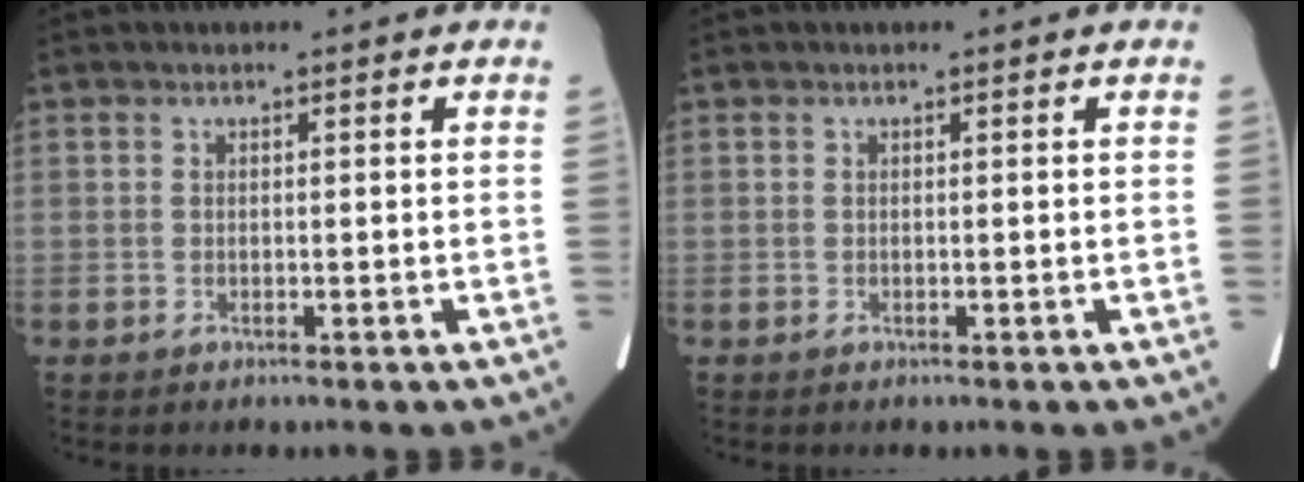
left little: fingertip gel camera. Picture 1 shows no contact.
{"total": 0.0}